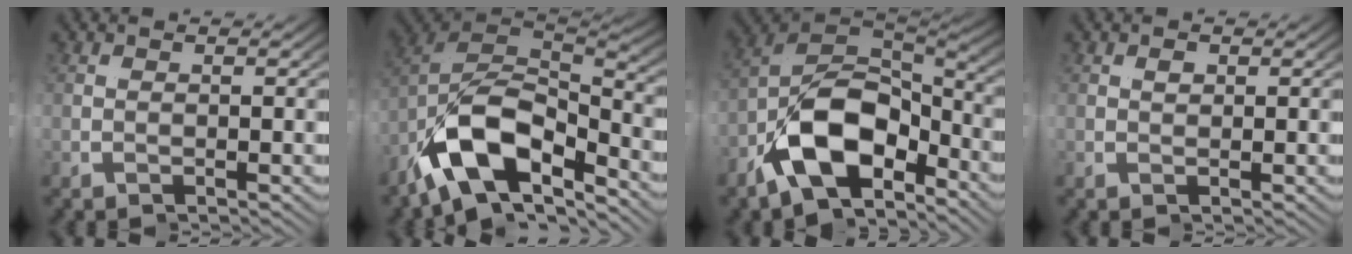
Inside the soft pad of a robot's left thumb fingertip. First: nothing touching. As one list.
[{"total": 11.1, "force": [-3.2, 6.0, 8.8], "torque": [-0.194, -0.007, -0.047]}, {"total": 13.0, "force": [-3.5, 7.1, 10.3], "torque": [-0.218, -0.020, -0.044]}, {"total": 0.8, "force": [0.1, 0.7, 0.4], "torque": [-0.007, -0.006, 0.007]}]